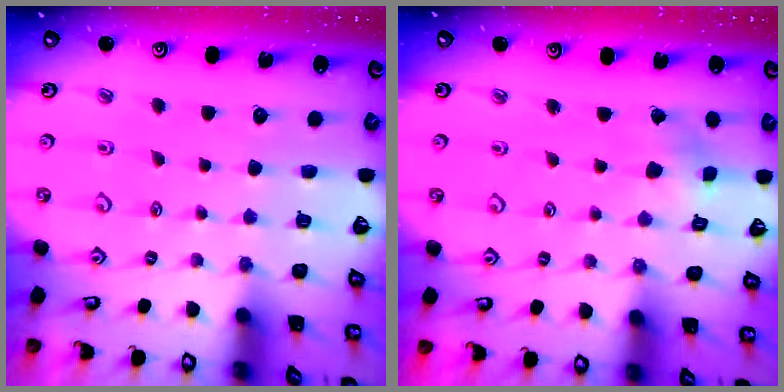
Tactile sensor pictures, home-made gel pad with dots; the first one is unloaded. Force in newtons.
{"total": 2.4, "press": 2.4, "slide": 0.3}